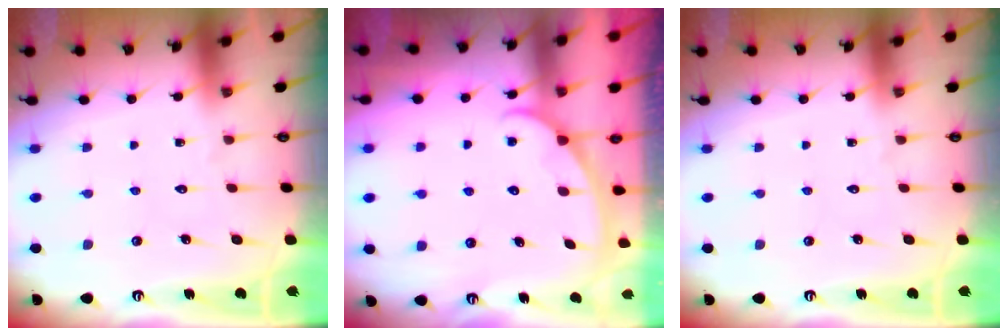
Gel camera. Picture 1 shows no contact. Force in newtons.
{"total": 1.4, "press": 1.4, "slide": 0.2}
{"total": 0.0}